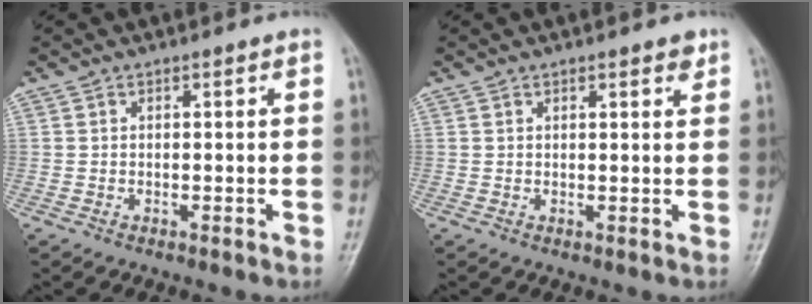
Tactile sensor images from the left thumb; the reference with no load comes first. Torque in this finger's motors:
{"motor_torque": [-0.07, 0.00, 0.02, 0.11, 0.06]}